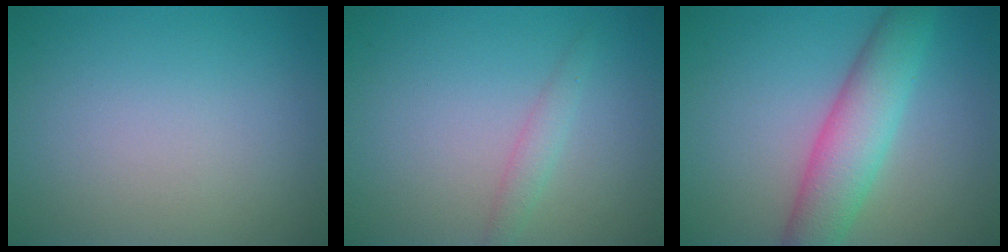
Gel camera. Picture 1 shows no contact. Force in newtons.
{"total": 1.4, "press": 1.4, "slide": 0.0}
{"total": 5.7, "press": 5.7, "slide": 0.1}